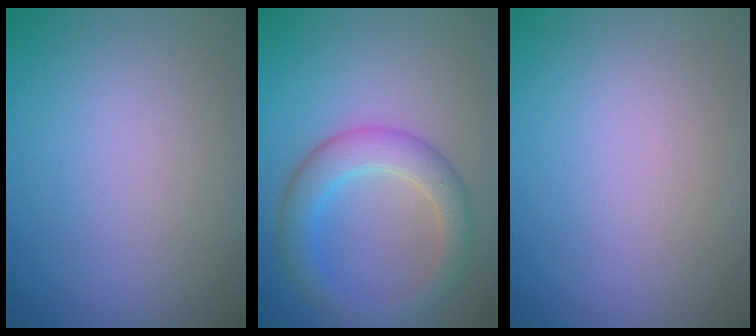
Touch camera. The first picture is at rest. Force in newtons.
{"total": 4.5, "press": 4.5, "slide": 0.1}
{"total": 0.0}